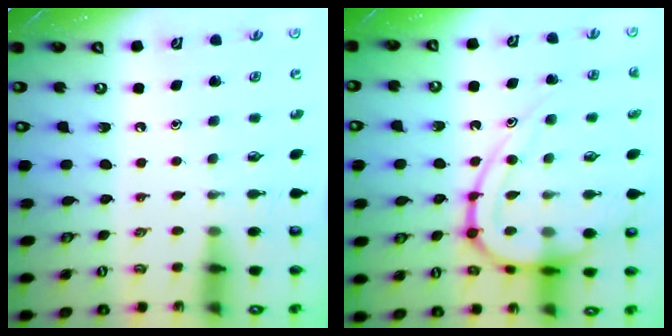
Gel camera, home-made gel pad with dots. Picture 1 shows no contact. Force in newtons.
{"total": 15.2, "press": 15.1, "slide": 1.6}